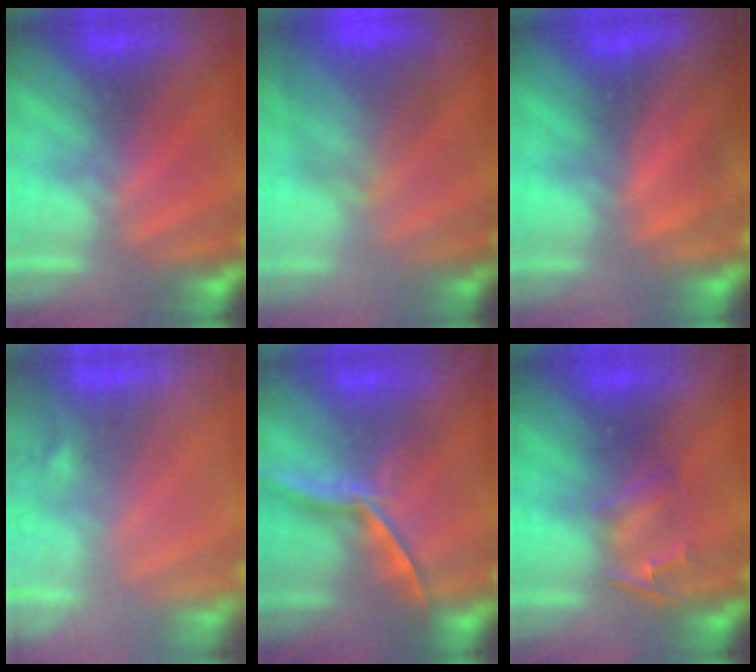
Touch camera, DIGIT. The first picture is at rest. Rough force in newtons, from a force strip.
{"total": 7.3}
{"total": 8.0}
{"total": 7.4}
{"total": 1.4}
{"total": 2.4}